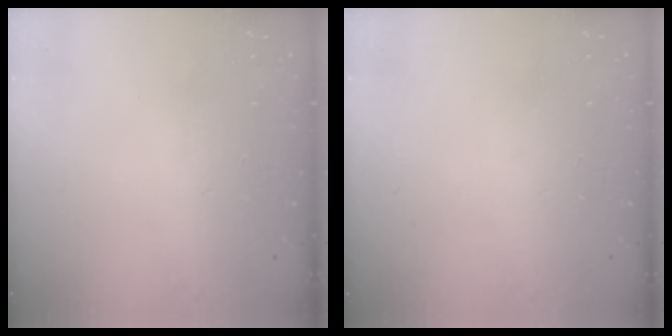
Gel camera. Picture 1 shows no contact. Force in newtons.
{"total": 0.0}